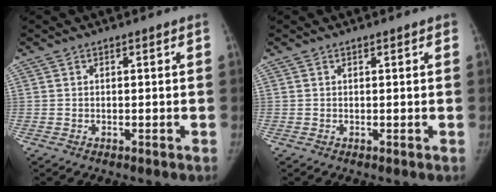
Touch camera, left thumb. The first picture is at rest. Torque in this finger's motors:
{"motor_torque": [0.13, -0.04, 0.13, -0.01, 0.00]}